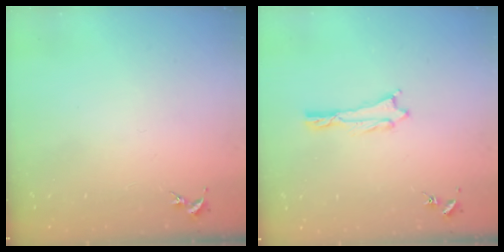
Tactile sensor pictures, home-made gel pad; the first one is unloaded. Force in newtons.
{"total": 0.7, "press": 0.7, "slide": 0.1}